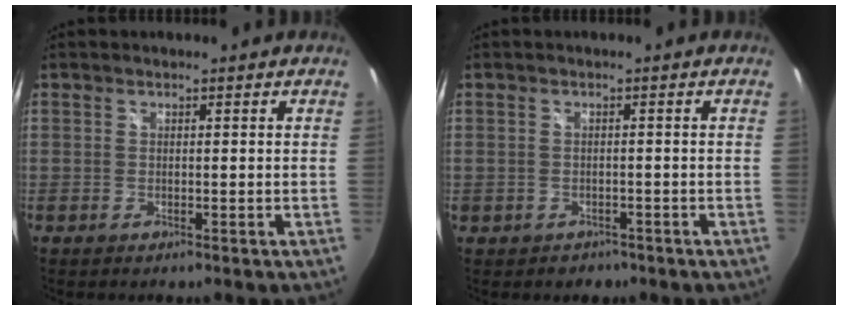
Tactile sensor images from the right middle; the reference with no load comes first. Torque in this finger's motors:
{"motor_torque": [-0.07, -0.01, 0.00, 0.02]}